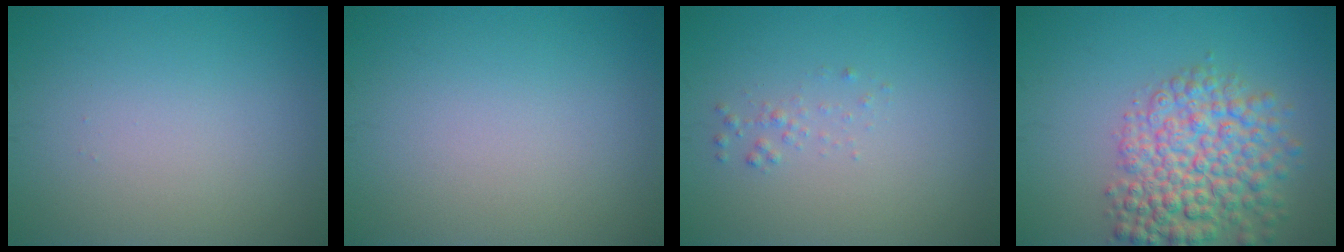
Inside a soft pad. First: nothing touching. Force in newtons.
{"total": 0.0}
{"total": 0.8, "press": 0.8, "slide": 0.1}
{"total": 7.5, "press": 7.5, "slide": 0.3}